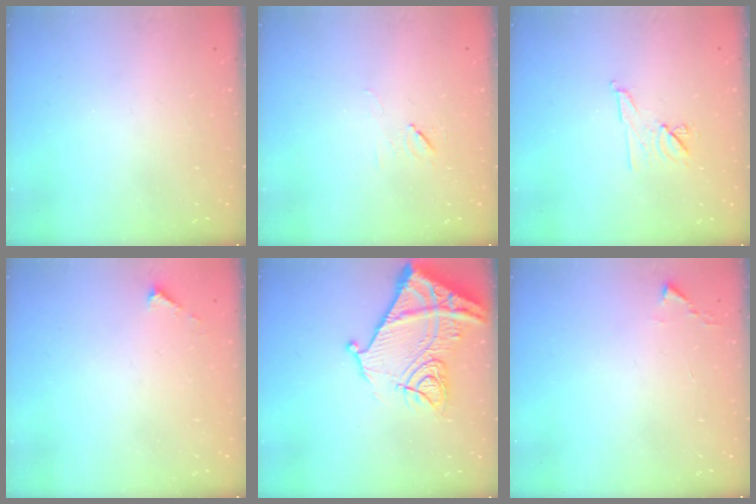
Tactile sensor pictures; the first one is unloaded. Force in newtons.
{"total": 5.4, "press": 5.3, "slide": 1.0}
{"total": 7.5, "press": 7.4, "slide": 1.3}
{"total": 2.1, "press": 2.1, "slide": 0.2}
{"total": 18.1, "press": 18.0, "slide": 1.9}
{"total": 2.4, "press": 2.4, "slide": 0.3}